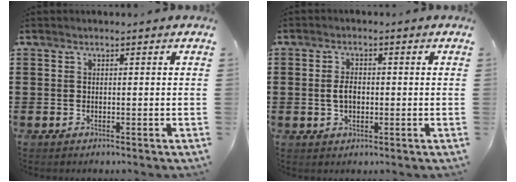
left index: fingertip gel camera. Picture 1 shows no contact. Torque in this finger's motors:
{"motor_torque": [0.38, 0.30, 0.42, 0.03]}